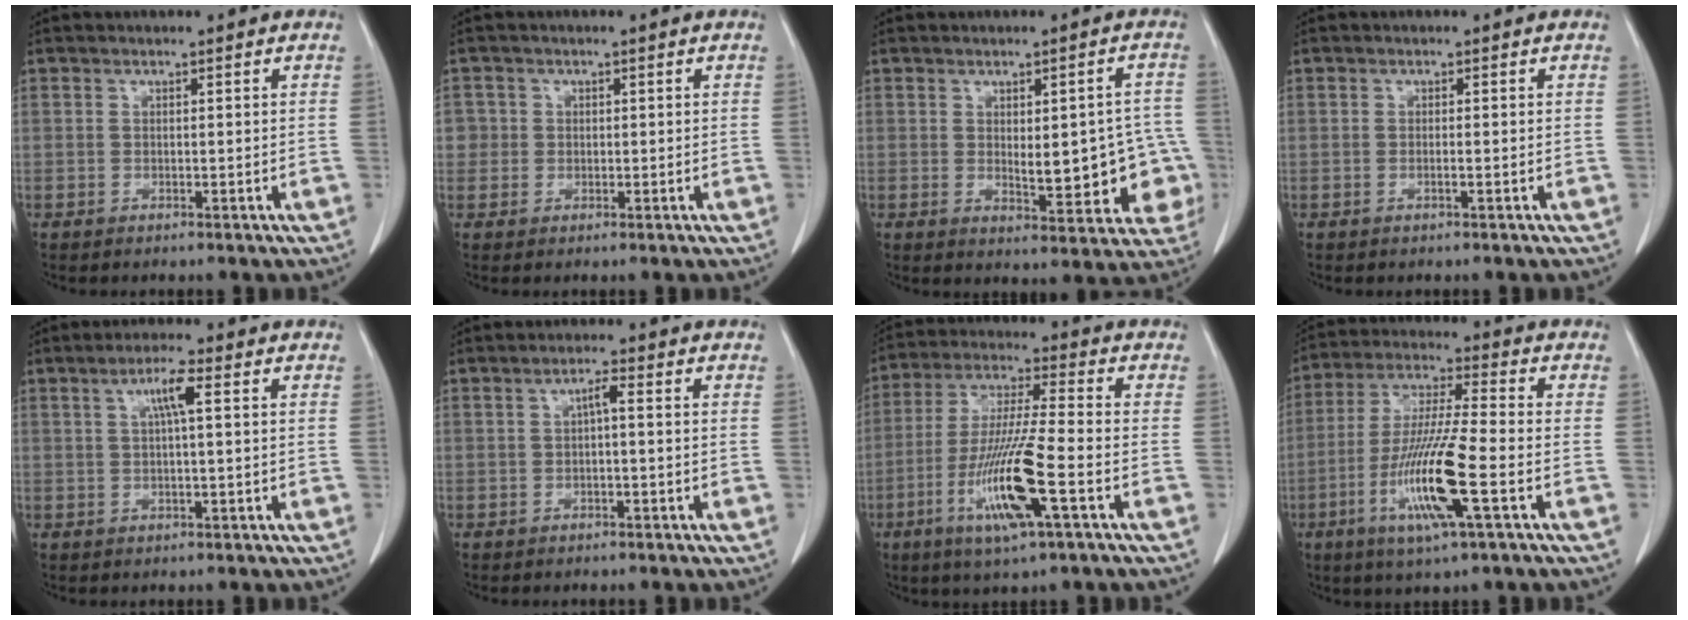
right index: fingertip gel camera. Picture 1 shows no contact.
{"total": 3.4, "force": [0.2, 3.4, 0.2], "torque": [0.010, 0.012, 0.003]}
{"total": 12.5, "force": [-1.4, 5.1, 11.3], "torque": [-0.133, 0.021, -0.001]}
{"total": 0.8, "force": [-0.3, 0.2, 0.8], "torque": [-0.017, 0.000, -0.003]}
{"total": 4.3, "force": [1.3, 0.7, 4.0], "torque": [-0.080, 0.010, 0.024]}
{"total": 2.2, "force": [0.1, 0.6, 2.2], "torque": [-0.042, 0.007, 0.005]}
{"total": 14.4, "force": [-5.3, 0.7, 13.3], "torque": [-0.270, -0.020, -0.098]}
{"total": 14.4, "force": [-4.9, 0.7, 13.5], "torque": [-0.275, -0.018, -0.094]}